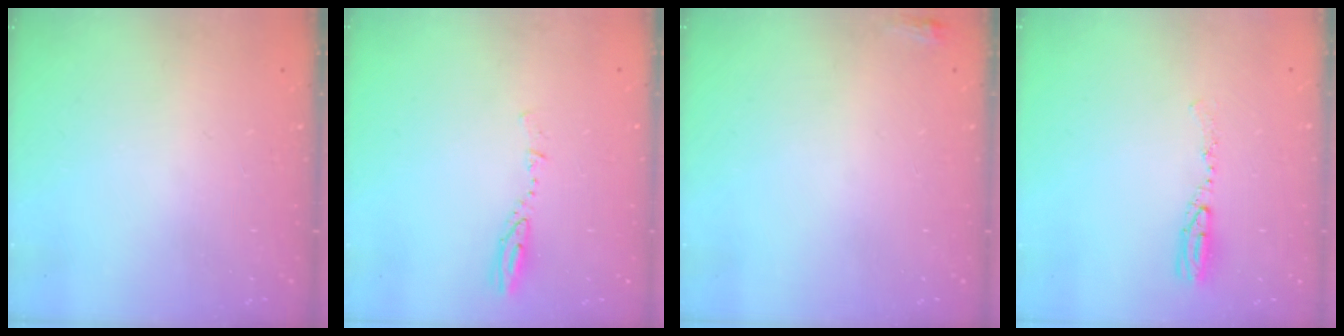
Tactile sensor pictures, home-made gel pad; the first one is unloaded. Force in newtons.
{"total": 4.0, "press": 4.0, "slide": 0.3}
{"total": 3.2, "press": 2.9, "slide": 1.3}
{"total": 6.3, "press": 6.0, "slide": 1.7}